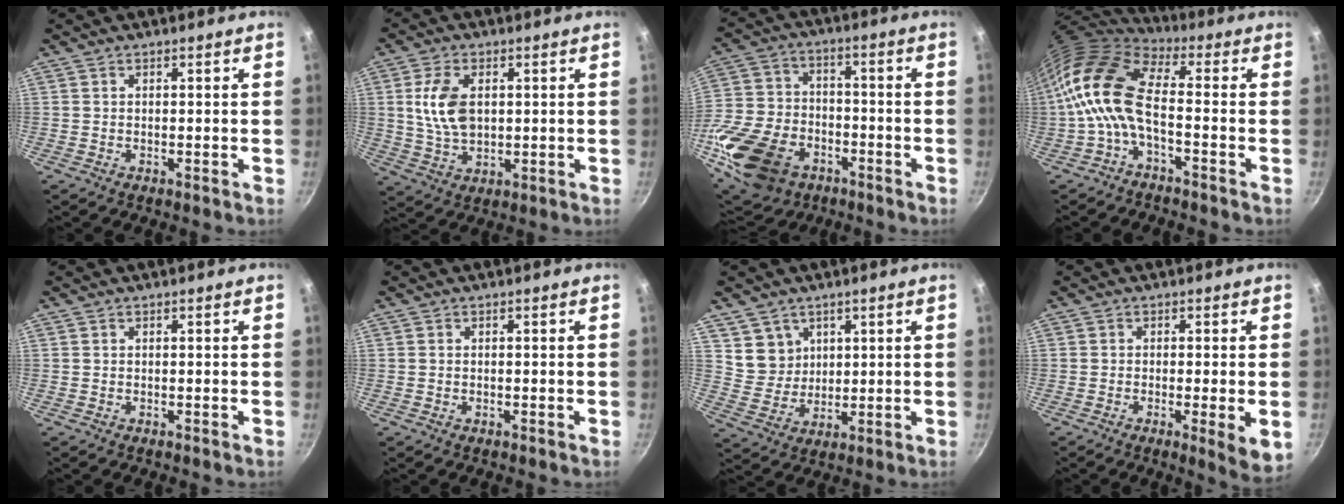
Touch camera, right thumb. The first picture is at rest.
{"total": 9.3, "force": [1.6, 5.7, 7.2], "torque": [-0.130, -0.006, 0.033]}
{"total": 23.2, "force": [-9.7, 16.1, 13.7], "torque": [-0.276, 0.031, -0.166]}
{"total": 12.3, "force": [-2.0, 5.7, 10.8], "torque": [-0.210, 0.027, -0.053]}
{"total": 0.0}
{"total": 0.0}
{"total": 6.4, "force": [3.2, 5.4, 1.4], "torque": [-0.002, -0.015, 0.068]}
{"total": 6.9, "force": [-1.9, 0.9, 6.6], "torque": [-0.096, -0.004, -0.025]}